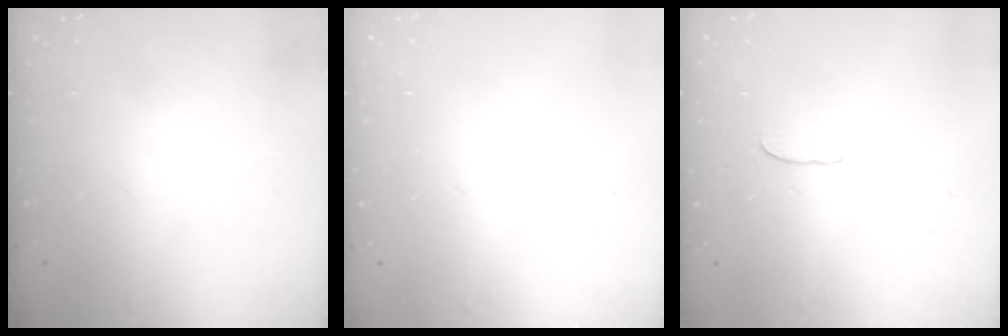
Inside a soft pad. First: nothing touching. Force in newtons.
{"total": 0.0}
{"total": 4.9, "press": 4.9, "slide": 0.5}